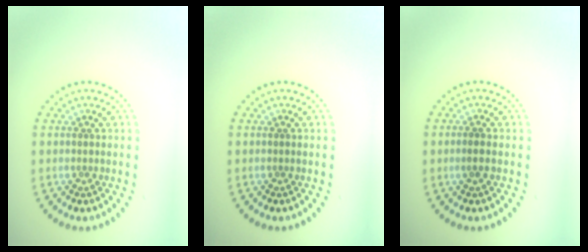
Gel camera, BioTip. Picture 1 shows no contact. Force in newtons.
{"total": 0.0}
{"total": 1.0, "press": 0.9, "slide": 0.2}